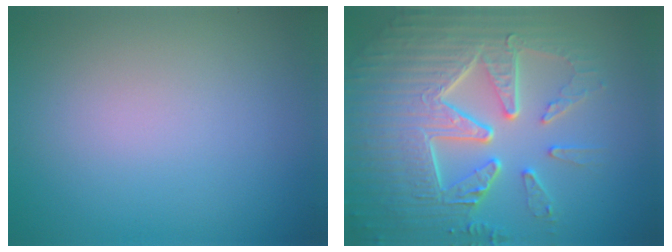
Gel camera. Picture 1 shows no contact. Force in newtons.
{"total": 9.7, "press": 6.5, "slide": 7.1}